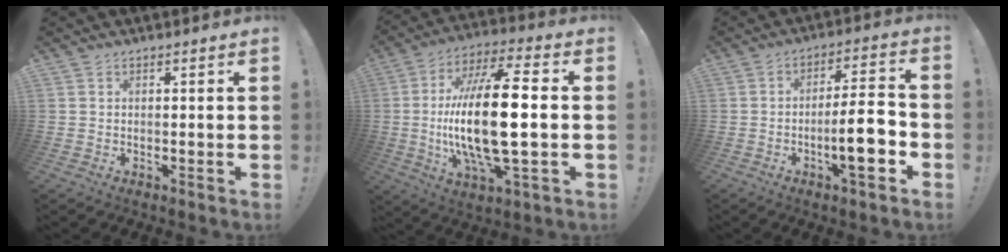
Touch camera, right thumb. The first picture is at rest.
{"total": 24.1, "force": [-1.7, 7.4, 22.9], "torque": [-0.451, -0.008, -0.036]}
{"total": 13.3, "force": [-4.4, 2.8, 12.2], "torque": [-0.180, 0.010, -0.075]}